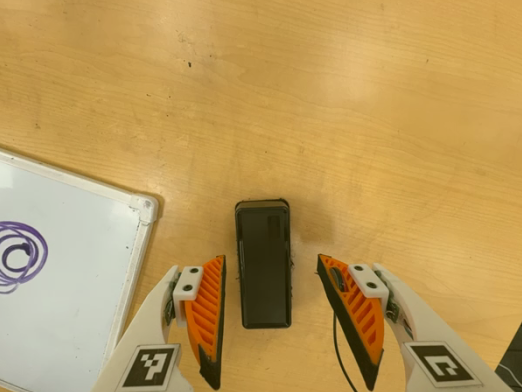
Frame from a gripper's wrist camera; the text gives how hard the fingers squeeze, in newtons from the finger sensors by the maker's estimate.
{"total": 0.0}